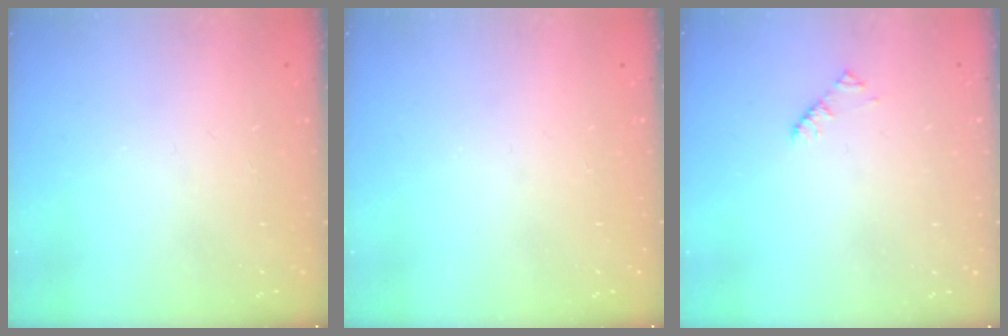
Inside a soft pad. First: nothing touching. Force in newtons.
{"total": 0.0}
{"total": 1.9, "press": 1.9, "slide": 0.3}